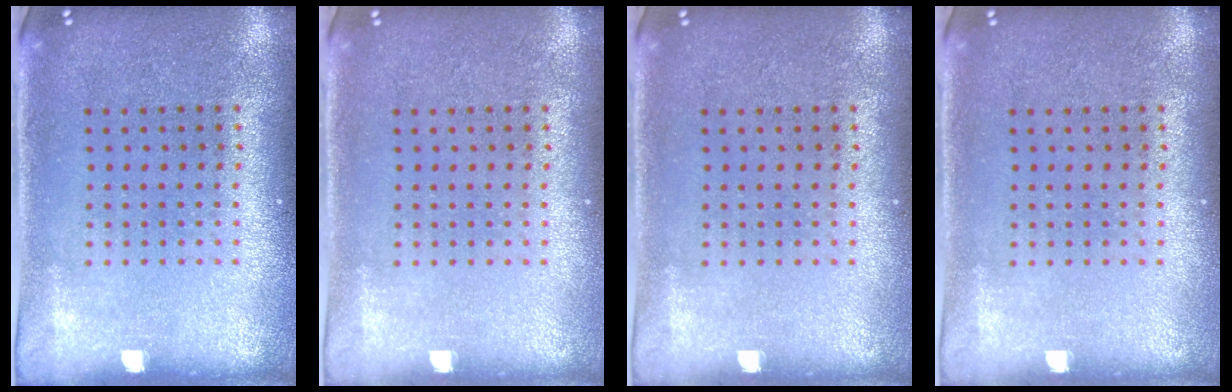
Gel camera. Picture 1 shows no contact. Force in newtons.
{"total": 0.0}
{"total": 0.0}
{"total": 0.0}